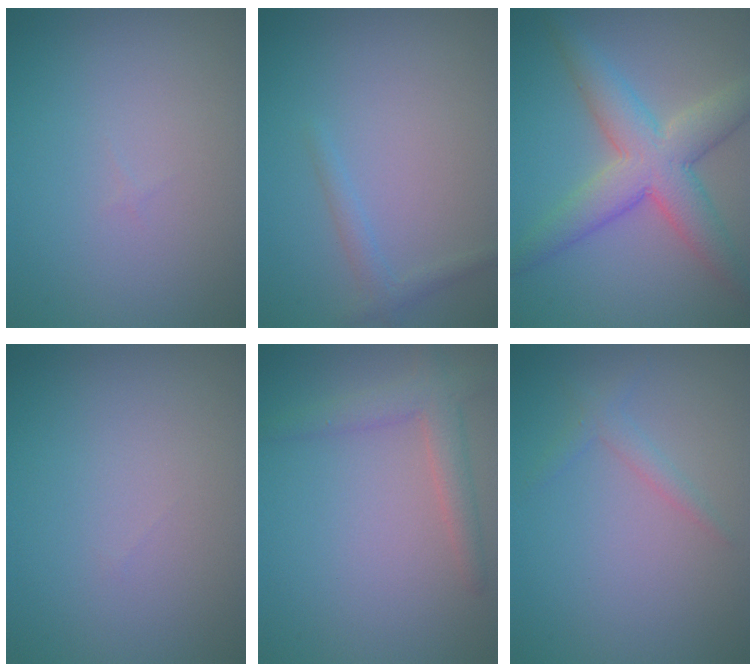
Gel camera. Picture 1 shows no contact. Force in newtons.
{"total": 1.3, "press": 1.3, "slide": 0.1}
{"total": 6.6, "press": 6.6, "slide": 0.1}
{"total": 0.0}
{"total": 2.7, "press": 2.7, "slide": 0.2}
{"total": 1.3, "press": 1.3, "slide": 0.1}